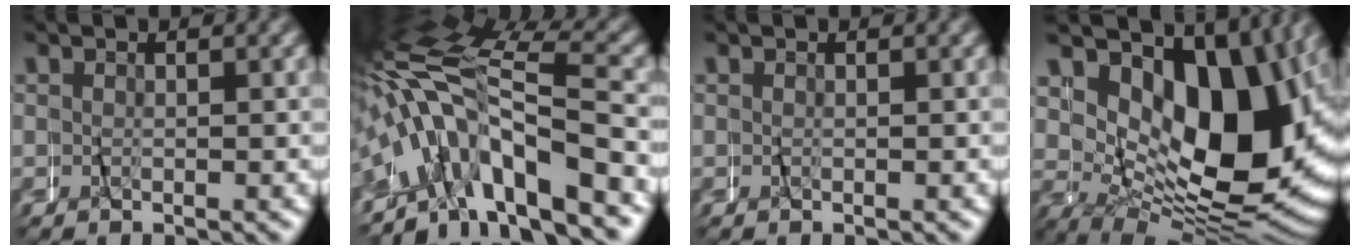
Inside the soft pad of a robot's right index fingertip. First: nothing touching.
{"total": 9.0, "force": [-1.1, 5.5, 7.1], "torque": [-0.140, 0.012, -0.035]}
{"total": 0.0}
{"total": 18.4, "force": [3.3, 11.5, 14.0], "torque": [-0.215, 0.004, 0.046]}